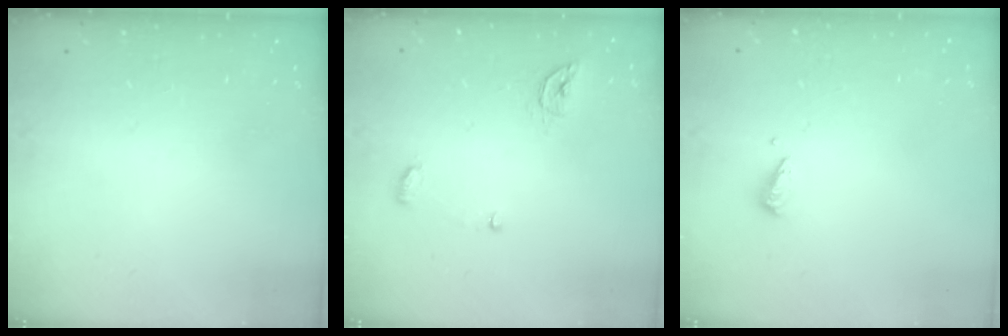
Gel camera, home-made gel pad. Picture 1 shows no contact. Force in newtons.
{"total": 5.5, "press": 5.5, "slide": 0.5}
{"total": 2.9, "press": 2.9, "slide": 0.4}